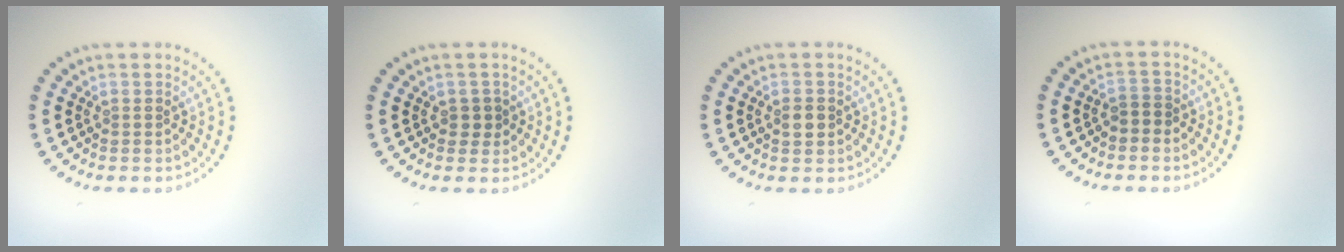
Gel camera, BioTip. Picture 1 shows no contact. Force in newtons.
{"total": 1.2, "press": 1.2, "slide": 0.4}
{"total": 1.5, "press": 1.5, "slide": 0.2}
{"total": 1.3, "press": 1.1, "slide": 0.6}